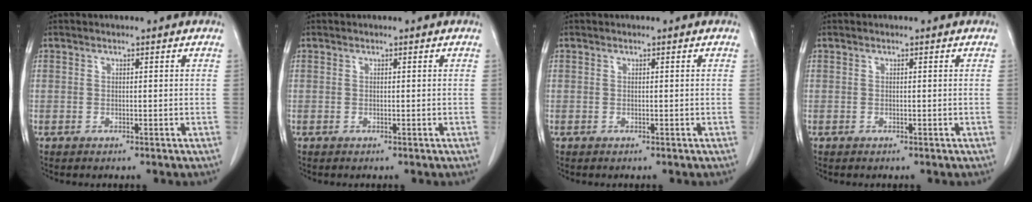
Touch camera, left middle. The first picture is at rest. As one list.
[{"total": 0.0}, {"total": 0.0}, {"total": 0.0}]